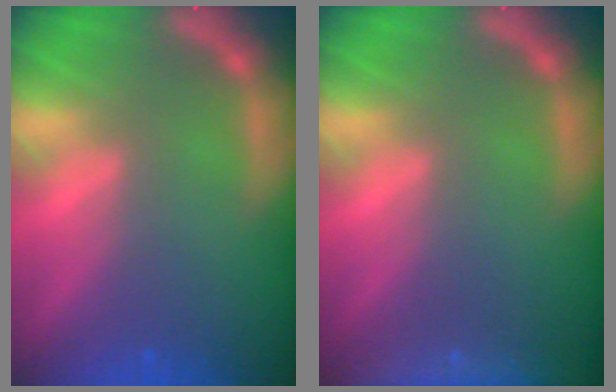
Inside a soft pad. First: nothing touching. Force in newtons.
{"total": 9.0}